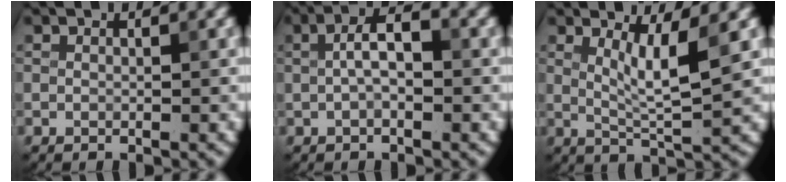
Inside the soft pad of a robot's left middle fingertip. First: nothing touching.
{"total": 3.3, "force": [0.1, 1.3, 3.0], "torque": [-0.057, 0.008, -0.003]}
{"total": 4.2, "force": [1.3, 0.7, 3.9], "torque": [-0.068, -0.009, 0.027]}